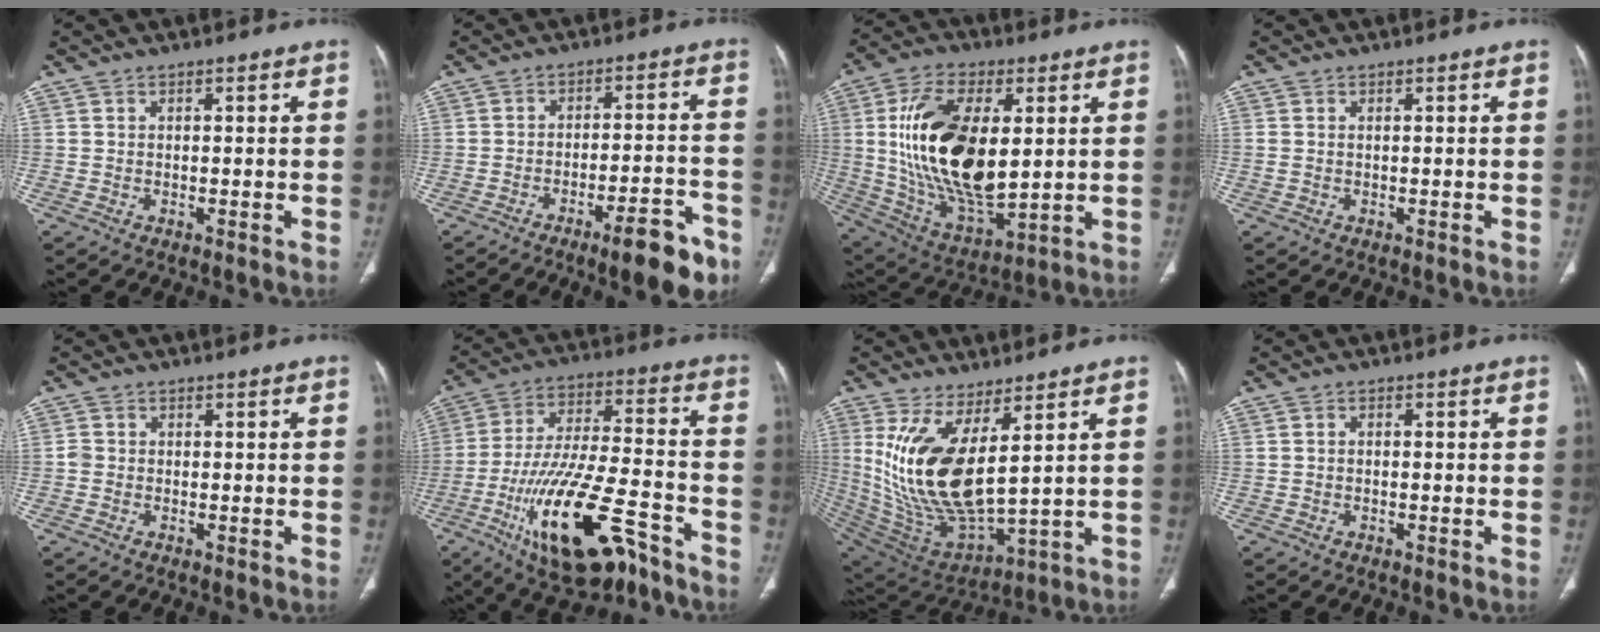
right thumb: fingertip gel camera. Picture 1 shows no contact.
{"total": 10.6, "force": [-6.7, 2.8, 7.7], "torque": [-0.094, 0.044, -0.093]}
{"total": 23.8, "force": [3.3, 12.1, 20.3], "torque": [-0.373, -0.020, 0.069]}
{"total": 0.7, "force": [0.2, 0.4, 0.6], "torque": [-0.021, 0.010, 0.011]}
{"total": 1.1, "force": [-0.3, 1.0, 0.5], "torque": [-0.007, 0.002, -0.007]}
{"total": 22.0, "force": [-11.7, 8.1, 16.9], "torque": [-0.318, 0.054, -0.193]}
{"total": 18.1, "force": [5.5, 7.0, 15.8], "torque": [-0.316, -0.047, 0.132]}
{"total": 0.7, "force": [-0.2, 0.5, 0.4], "torque": [-0.005, 0.002, -0.008]}